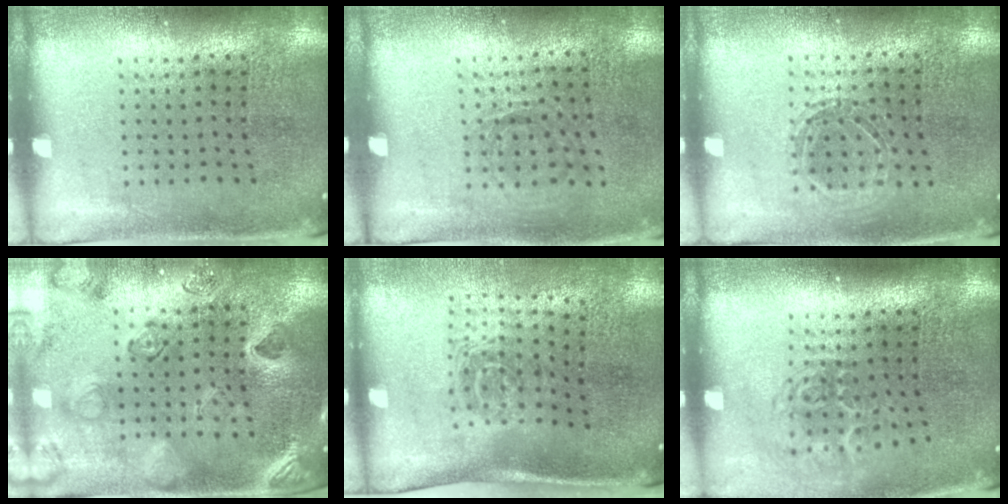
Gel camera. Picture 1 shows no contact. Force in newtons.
{"total": 0.9, "press": 0.8, "slide": 0.4}
{"total": 1.2, "press": 1.1, "slide": 0.4}
{"total": 2.5, "press": 2.5, "slide": 0.5}
{"total": 1.7, "press": 1.1, "slide": 1.3}
{"total": 1.7, "press": 1.1, "slide": 1.3}